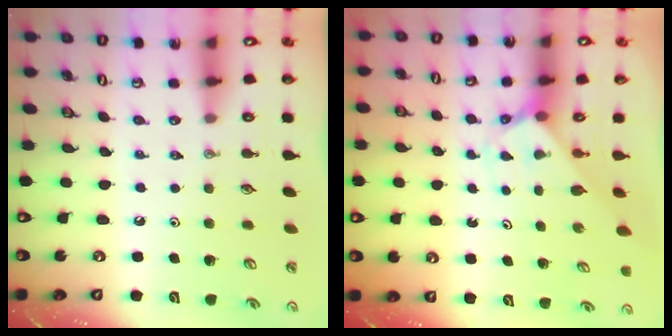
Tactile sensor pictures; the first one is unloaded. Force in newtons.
{"total": 2.2, "press": 2.2, "slide": 0.2}